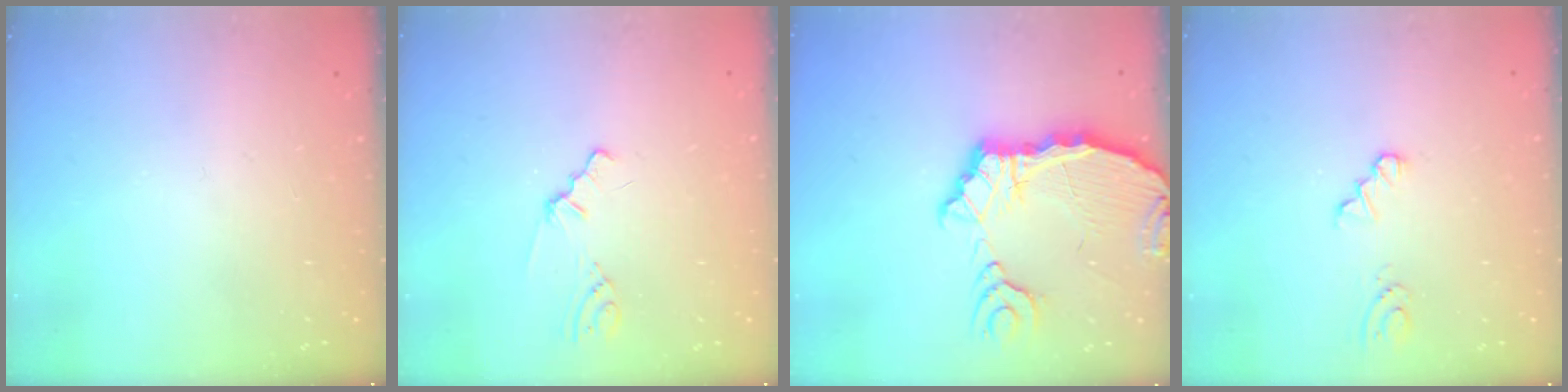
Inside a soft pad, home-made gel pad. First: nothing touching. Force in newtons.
{"total": 0.8, "press": 0.8, "slide": 0.2}
{"total": 10.9, "press": 10.8, "slide": 1.4}
{"total": 1.4, "press": 1.4, "slide": 0.2}